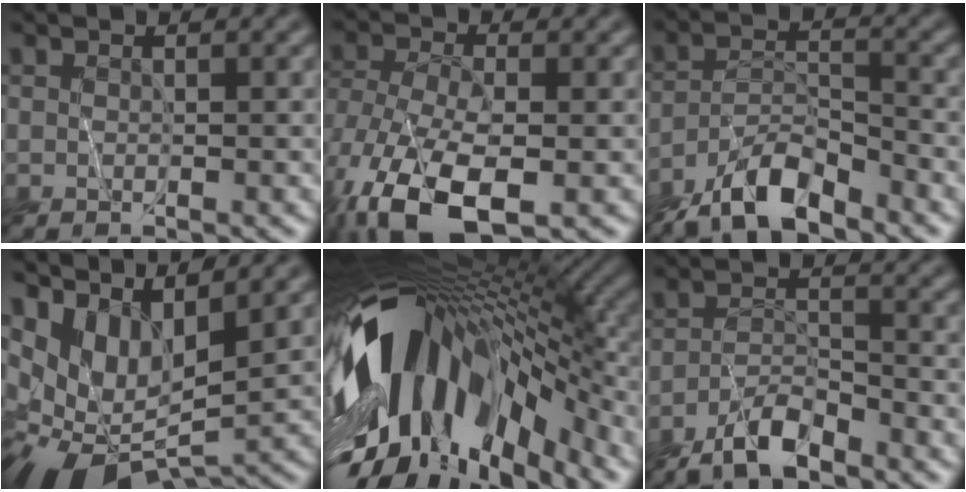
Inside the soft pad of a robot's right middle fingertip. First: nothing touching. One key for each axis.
{"total": 11.1, "fx": -5.7, "fy": 5.4, "fz": 7.8, "tx": -0.173, "ty": -0.032, "tz": -0.098}
{"total": 7.6, "fx": -6.3, "fy": 2.1, "fz": 3.7, "tx": -0.060, "ty": -0.001, "tz": -0.127}
{"total": 8.8, "fx": 0.2, "fy": 5.2, "fz": 7.1, "tx": -0.128, "ty": -0.015, "tz": 0.010}
{"total": 16.0, "fx": -5.8, "fy": 7.4, "fz": 12.9, "tx": -0.239, "ty": 0.007, "tz": -0.109}
{"total": 4.8, "fx": -4.1, "fy": 1.0, "fz": 2.3, "tx": -0.038, "ty": -0.001, "tz": -0.080}